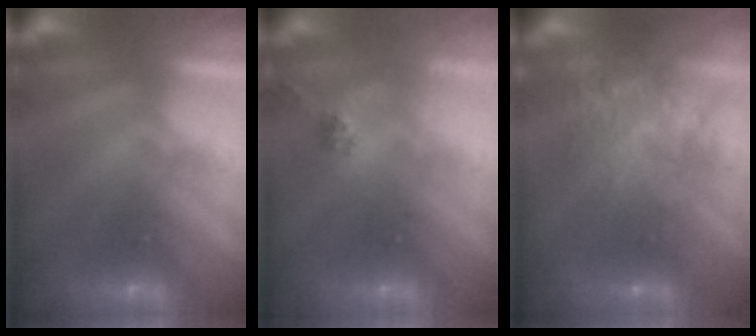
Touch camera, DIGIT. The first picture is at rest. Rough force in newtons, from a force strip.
{"total": 2.3}
{"total": 7.3}